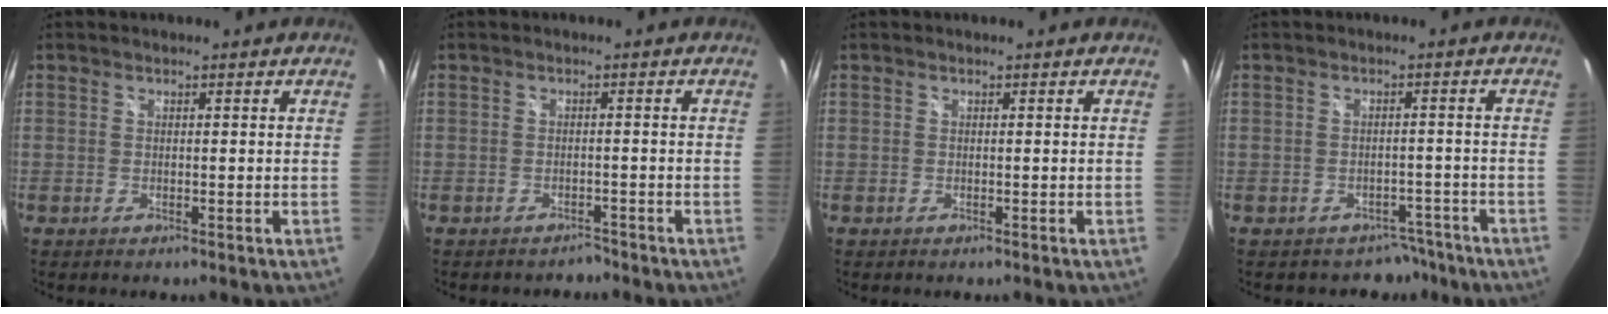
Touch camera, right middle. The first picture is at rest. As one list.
[{"total": 1.6, "force": [-1.4, 0.7, 0.1], "torque": [-0.005, -0.002, -0.020]}, {"total": 0.0}, {"total": 4.4, "force": [-3.3, 2.9, 0.0], "torque": [0.005, 0.022, -0.041]}]